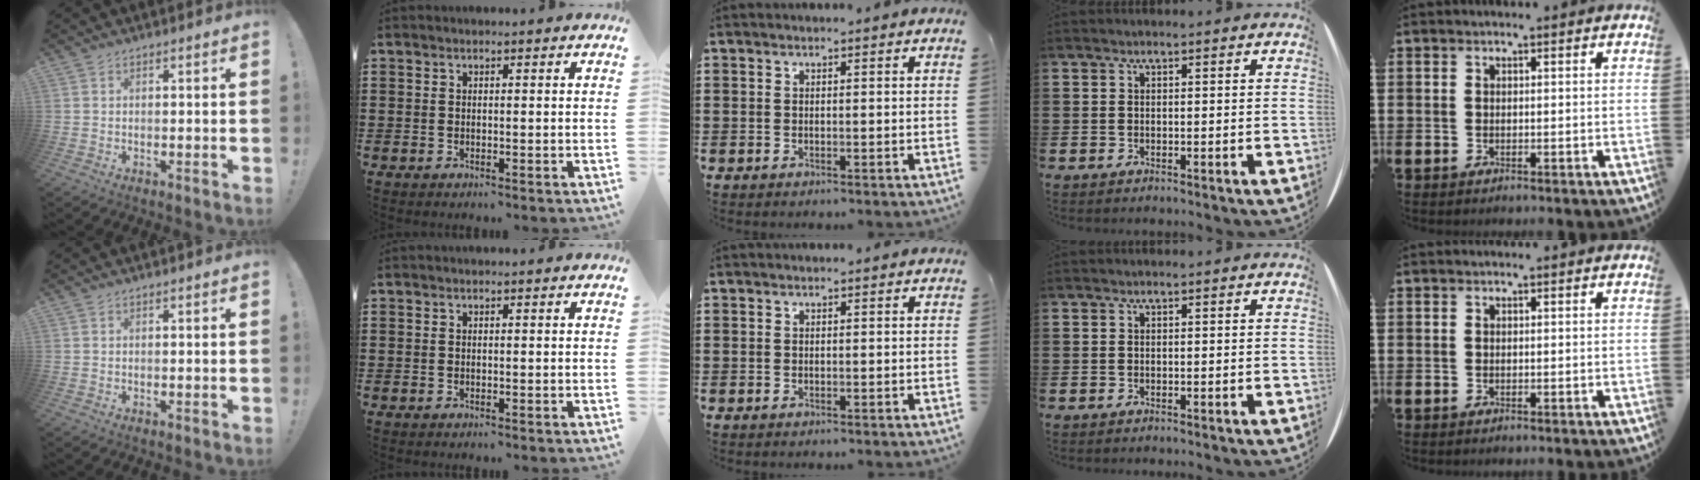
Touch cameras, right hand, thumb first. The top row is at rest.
{}